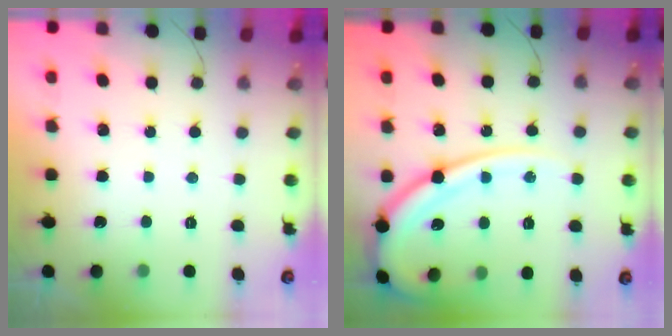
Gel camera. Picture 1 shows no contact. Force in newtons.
{"total": 15.5, "press": 15.4, "slide": 1.4}